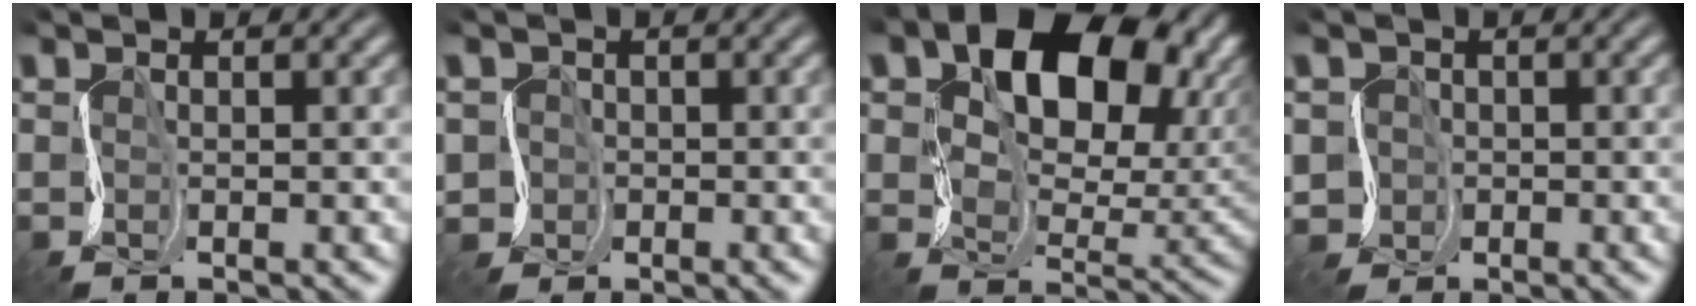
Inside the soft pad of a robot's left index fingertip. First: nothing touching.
{"total": 1.6, "force": [-0.9, 1.3, -0.6], "torque": [0.004, -0.006, -0.010]}
{"total": 10.6, "force": [4.3, 6.8, 6.9], "torque": [-0.116, -0.006, 0.081]}
{"total": 2.0, "force": [-1.0, 1.7, -0.5], "torque": [-0.005, -0.006, -0.011]}